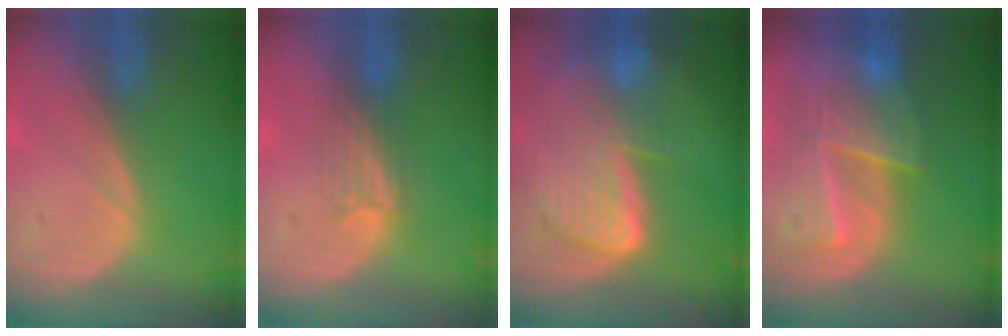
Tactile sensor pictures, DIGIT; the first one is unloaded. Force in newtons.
{"total": 3.3, "press": 2.9, "slide": 1.6}
{"total": 9.7, "press": 8.2, "slide": 5.3}
{"total": 9.5, "press": 8.4, "slide": 4.5}